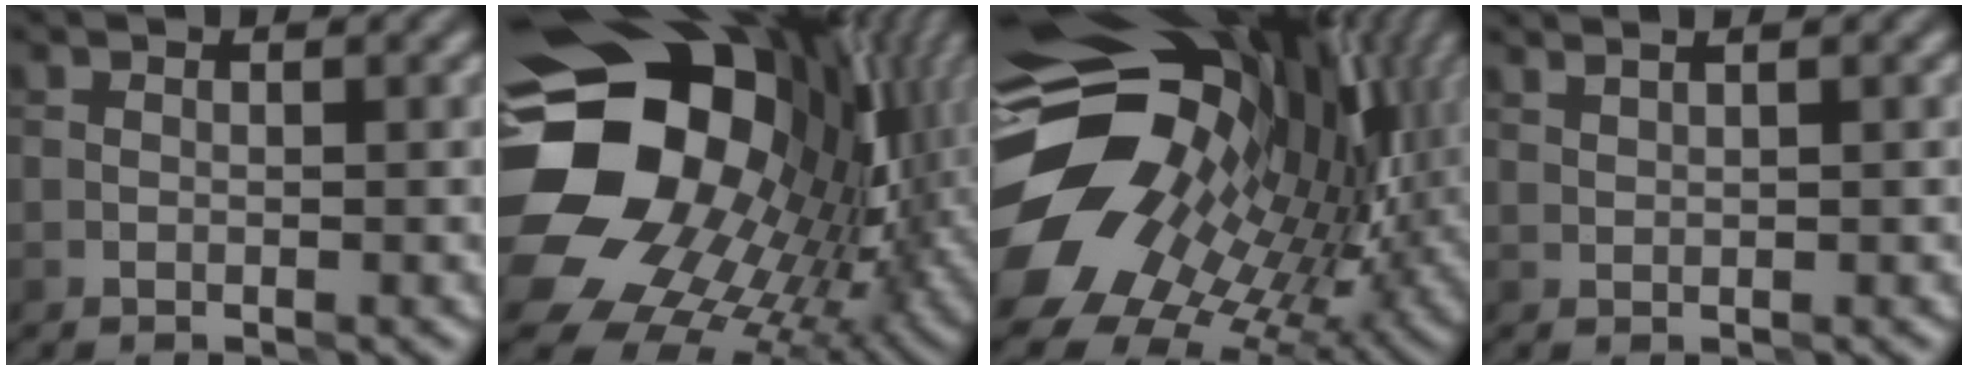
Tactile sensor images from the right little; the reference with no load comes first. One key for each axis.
{"total": 21.1, "fx": 0.0, "fy": 16.1, "fz": 13.6, "tx": -0.264, "ty": -0.033, "tz": 0.003}
{"total": 18.4, "fx": 0.3, "fy": 12.5, "fz": 13.6, "tx": -0.240, "ty": -0.033, "tz": 0.026}
{"total": 0.9, "fx": 0.9, "fy": -0.2, "fz": 0.3, "tx": -0.007, "ty": 0.004, "tz": 0.017}